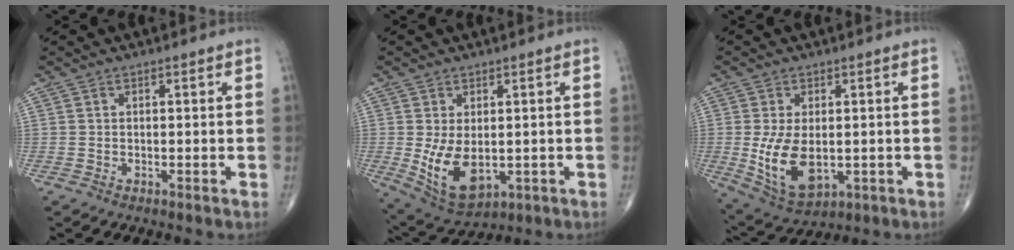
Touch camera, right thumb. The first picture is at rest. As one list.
[{"total": 9.8, "force": [-1.1, 5.7, 7.9], "torque": [-0.135, -0.013, 0.004]}, {"total": 10.8, "force": [-1.1, 6.2, 8.8], "torque": [-0.162, -0.016, -0.001]}]